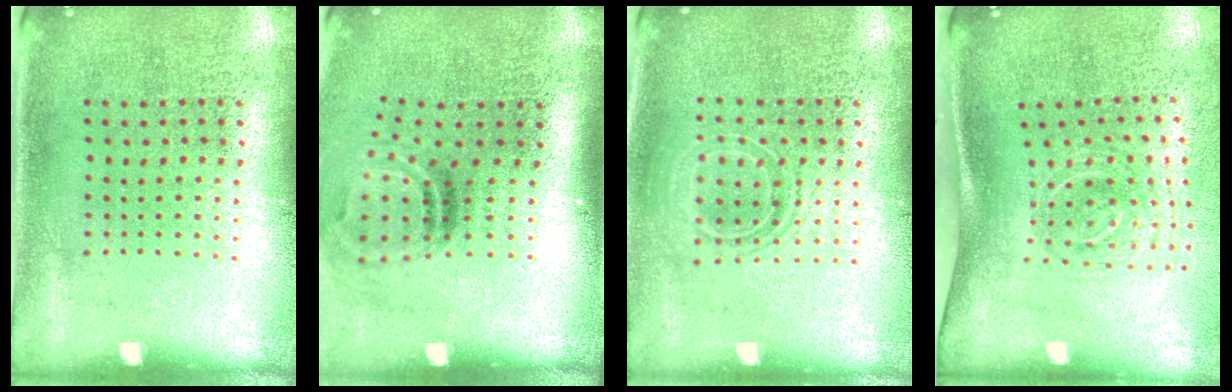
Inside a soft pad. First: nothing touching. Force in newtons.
{"total": 2.0, "press": 1.2, "slide": 1.6}
{"total": 1.5, "press": 1.2, "slide": 0.9}
{"total": 2.0, "press": 1.2, "slide": 1.6}